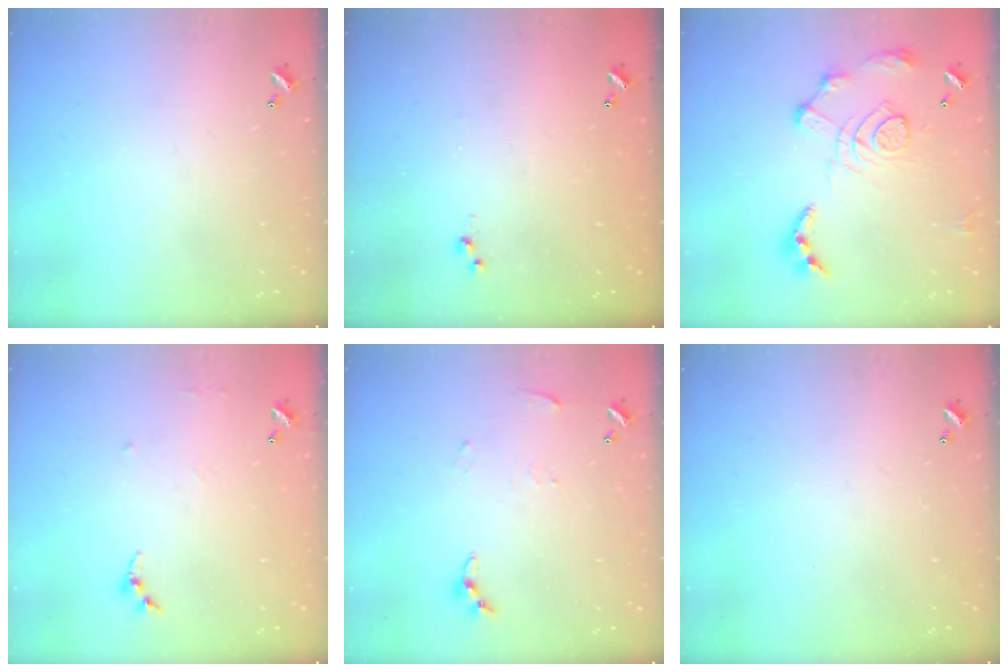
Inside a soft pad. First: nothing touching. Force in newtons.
{"total": 3.0, "press": 3.0, "slide": 0.4}
{"total": 13.9, "press": 13.8, "slide": 1.5}
{"total": 5.3, "press": 5.2, "slide": 0.6}
{"total": 4.6, "press": 4.6, "slide": 0.5}
{"total": 0.0}